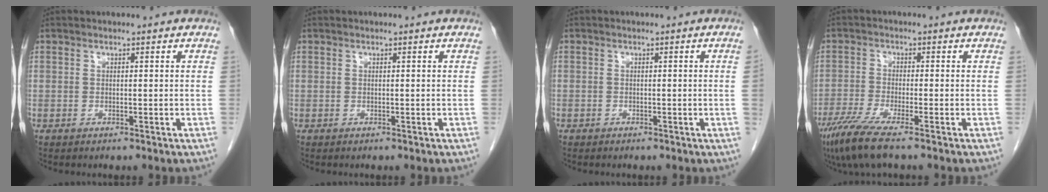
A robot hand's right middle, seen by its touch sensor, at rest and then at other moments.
{"total": 0.0}
{"total": 0.8, "force": [-0.2, -0.3, 0.7], "torque": [-0.005, 0.001, -0.004]}
{"total": 7.1, "force": [-5.1, 0.0, 5.0], "torque": [-0.097, -0.022, -0.096]}